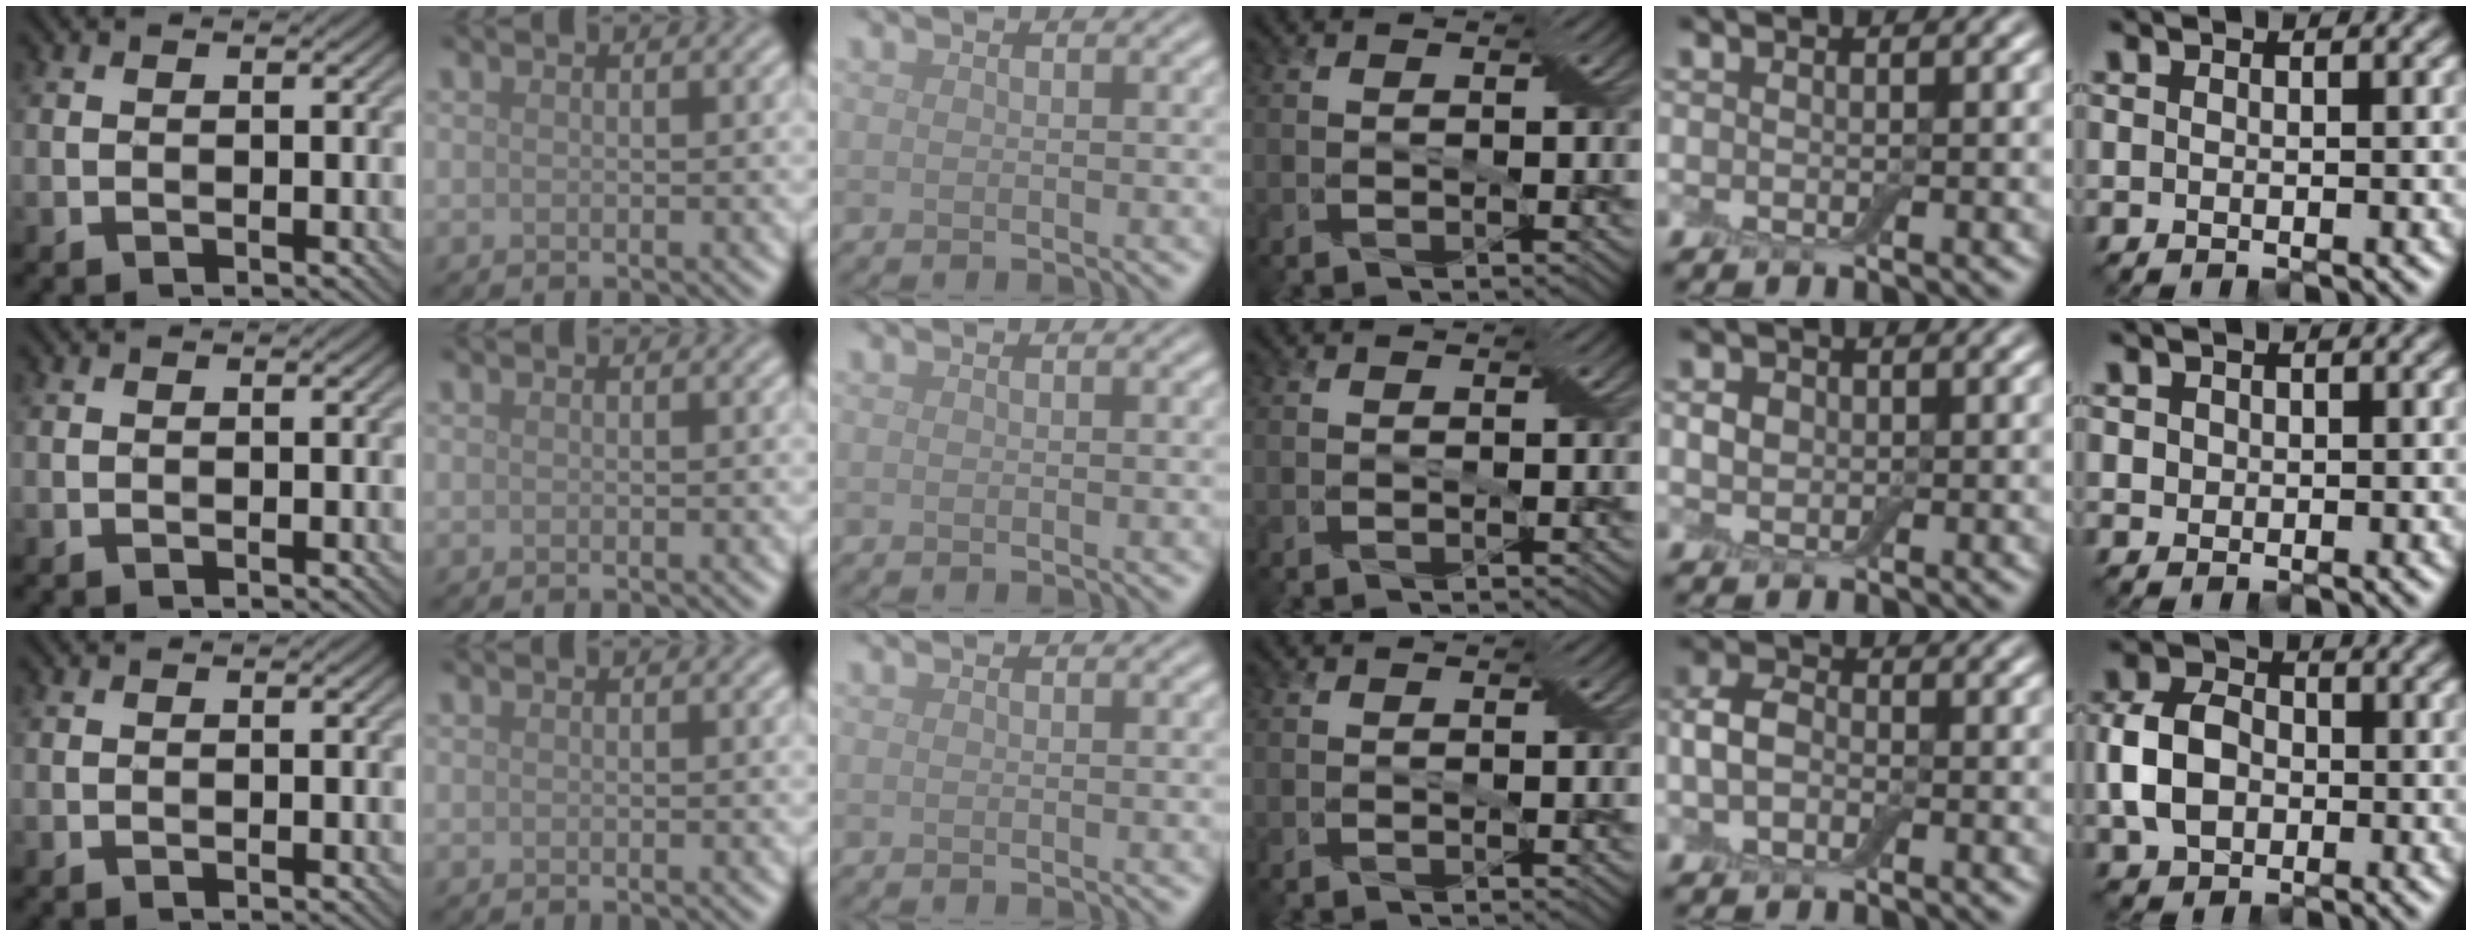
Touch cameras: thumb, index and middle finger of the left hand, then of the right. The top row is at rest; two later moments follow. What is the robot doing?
{"motion": "press", "object": "electronic device side button"}